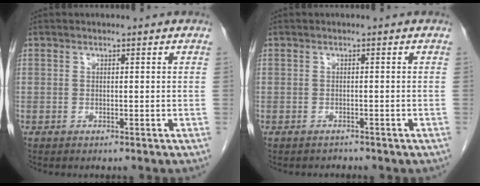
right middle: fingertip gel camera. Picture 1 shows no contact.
{"total": 1.1, "force": [-1.0, 0.5, -0.1], "torque": [-0.008, 0.000, -0.015]}